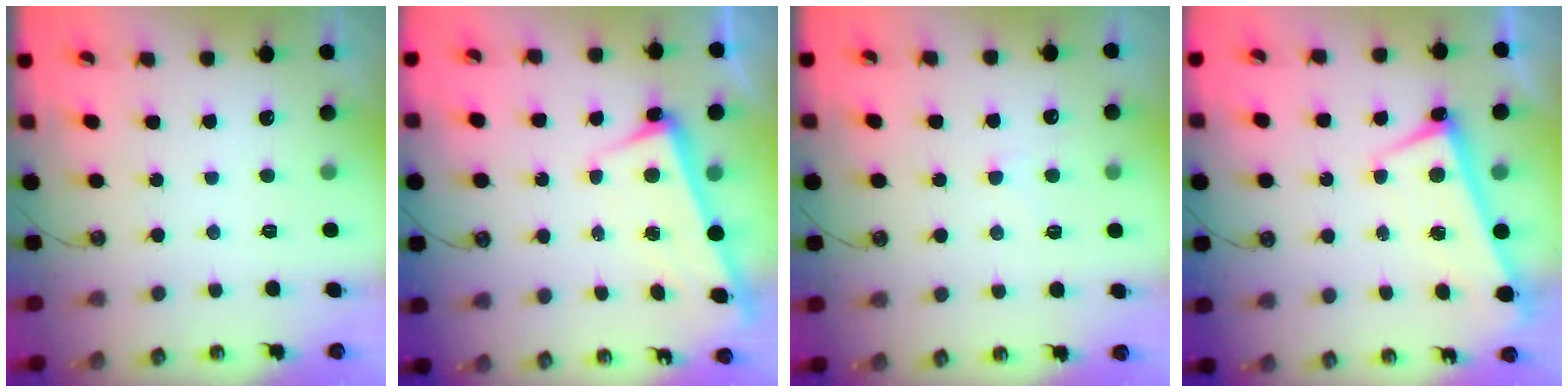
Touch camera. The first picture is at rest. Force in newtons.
{"total": 2.6, "press": 2.4, "slide": 1.1}
{"total": 5.0, "press": 4.9, "slide": 0.5}
{"total": 1.3, "press": 1.1, "slide": 0.8}